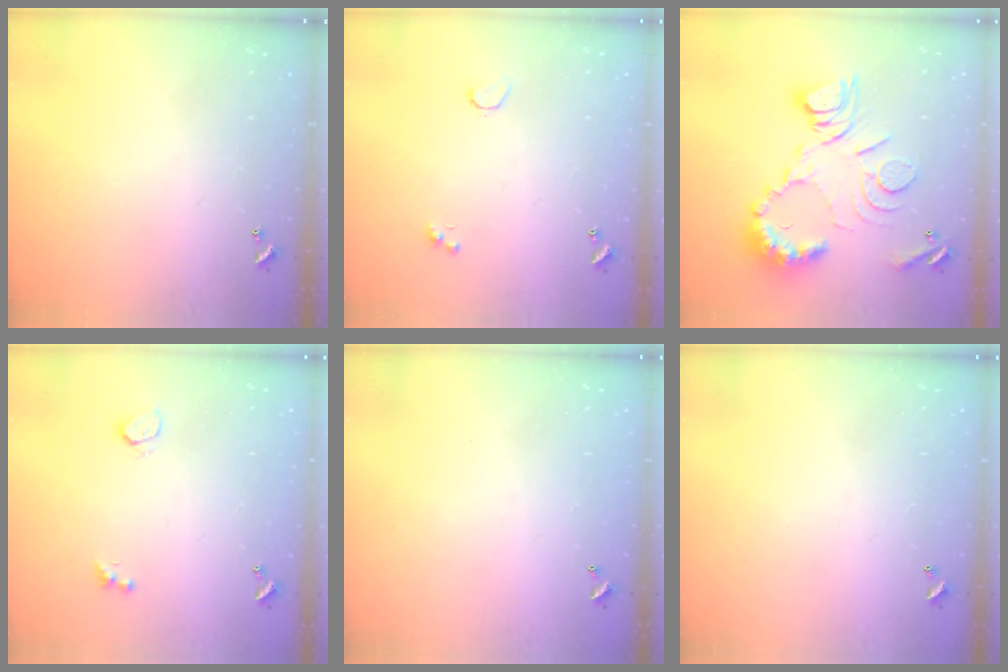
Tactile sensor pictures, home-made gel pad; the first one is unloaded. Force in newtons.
{"total": 1.2, "press": 1.1, "slide": 0.6}
{"total": 16.2, "press": 16.1, "slide": 2.0}
{"total": 2.1, "press": 1.8, "slide": 1.2}
{"total": 2.8, "press": 2.8, "slide": 0.1}
{"total": 2.8, "press": 2.8, "slide": 0.1}